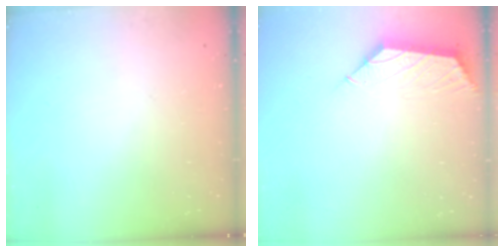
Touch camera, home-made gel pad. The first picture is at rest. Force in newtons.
{"total": 2.5, "press": 2.5, "slide": 0.3}